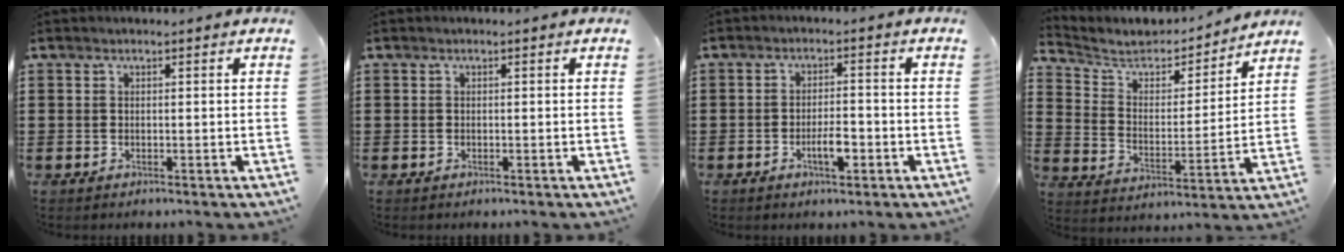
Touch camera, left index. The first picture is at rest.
{"total": 0.0}
{"total": 4.1, "force": [-1.6, 1.5, 3.5], "torque": [-0.059, 0.007, -0.027]}
{"total": 6.1, "force": [5.6, 1.8, 1.7], "torque": [-0.064, -0.042, 0.091]}